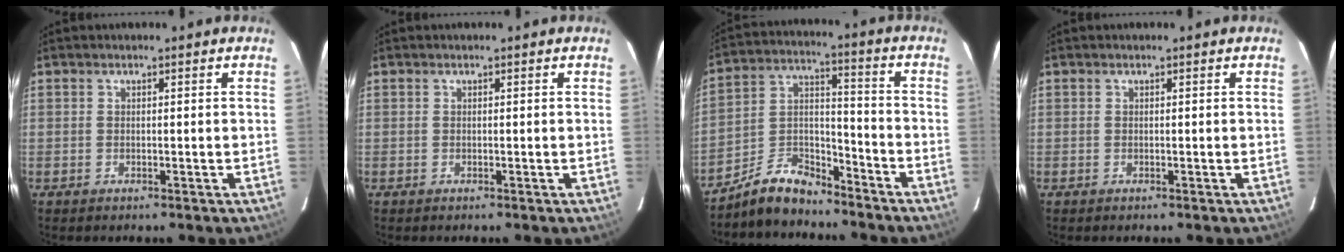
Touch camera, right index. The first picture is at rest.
{"total": 0.0}
{"total": 9.6, "force": [-8.0, 3.9, 3.8], "torque": [-0.088, 0.034, -0.149]}
{"total": 0.0}